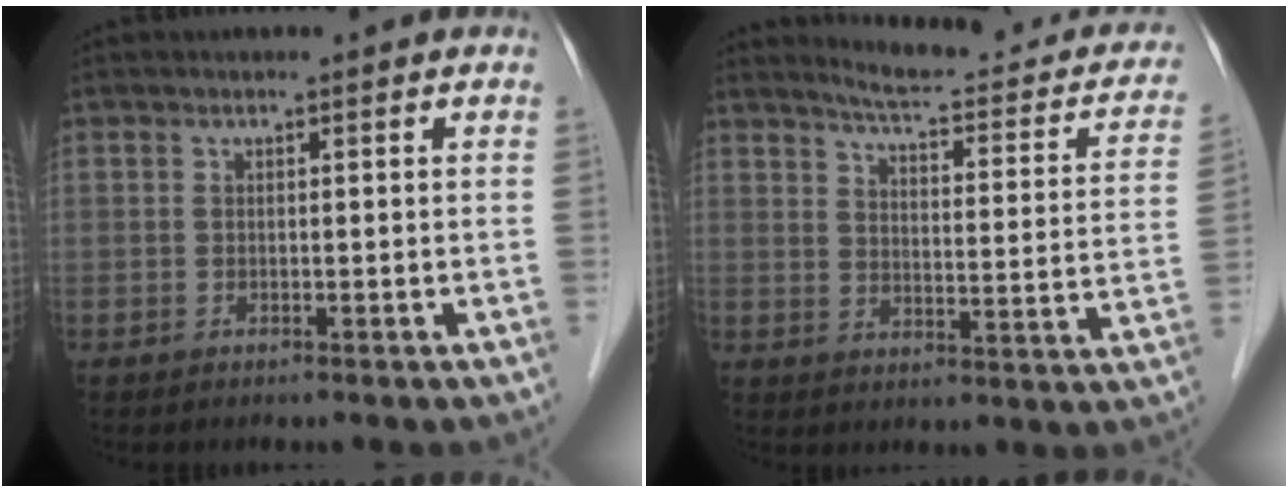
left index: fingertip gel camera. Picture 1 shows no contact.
{"total": 16.9, "force": [14.9, 3.4, 7.1], "torque": [-0.078, -0.031, 0.169]}